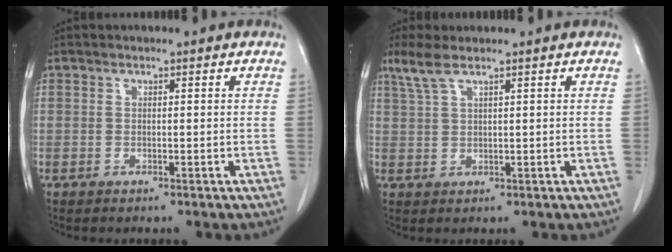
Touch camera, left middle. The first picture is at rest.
{"total": 3.4, "force": [2.5, 0.4, 2.3], "torque": [-0.062, 0.009, 0.060]}